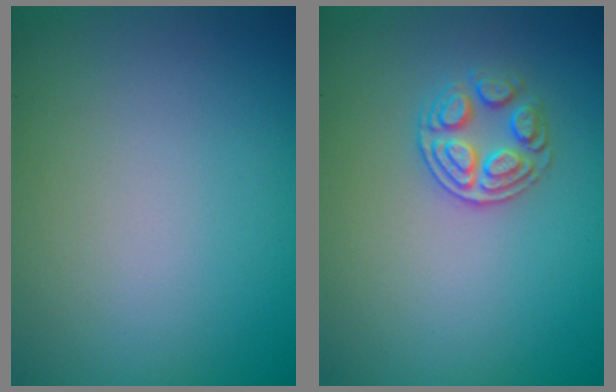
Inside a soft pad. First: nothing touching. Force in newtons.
{"total": 2.6, "press": 2.5, "slide": 0.8}